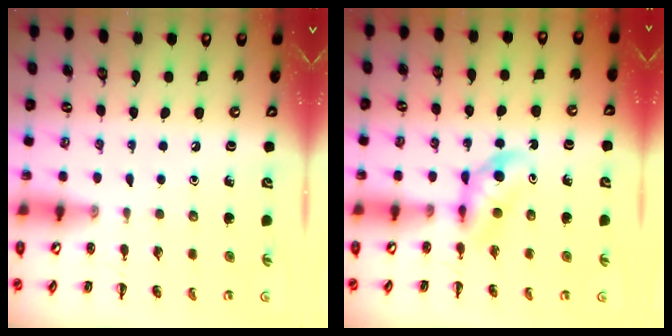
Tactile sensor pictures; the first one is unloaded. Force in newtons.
{"total": 4.1, "press": 4.0, "slide": 1.2}